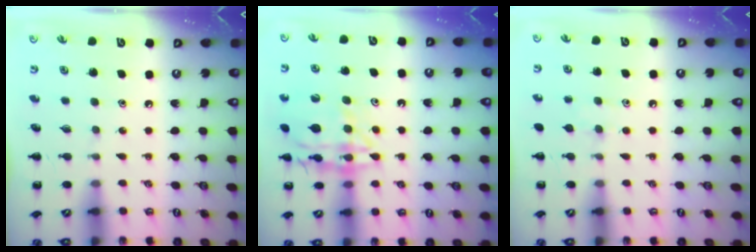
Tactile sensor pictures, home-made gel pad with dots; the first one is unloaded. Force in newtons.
{"total": 16.2, "press": 16.0, "slide": 2.3}
{"total": 5.0, "press": 4.6, "slide": 1.9}